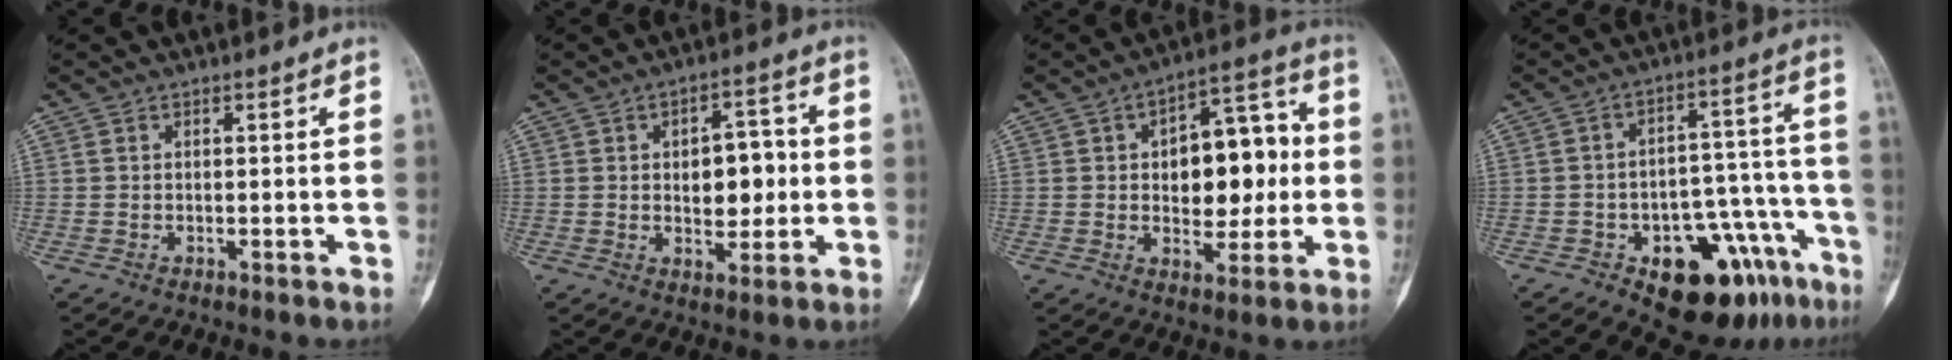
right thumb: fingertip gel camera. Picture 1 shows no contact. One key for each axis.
{"total": 8.7, "fx": 0.4, "fy": 5.2, "fz": 7.0, "tx": -0.066, "ty": 0.006, "tz": 0.009}
{"total": 15.1, "fx": 1.1, "fy": 8.7, "fz": 12.3, "tx": -0.126, "ty": 0.023, "tz": 0.015}
{"total": 17.7, "fx": -9.7, "fy": 8.9, "fz": 11.9, "tx": -0.099, "ty": 0.084, "tz": -0.128}